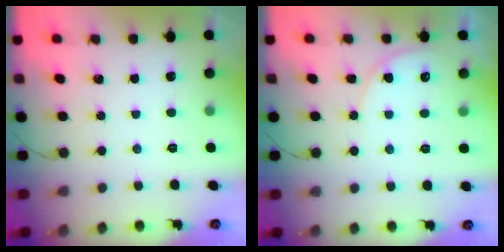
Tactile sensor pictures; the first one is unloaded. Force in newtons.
{"total": 5.6, "press": 5.6, "slide": 0.3}